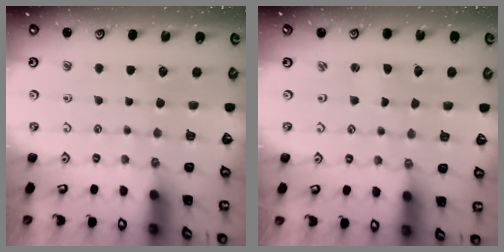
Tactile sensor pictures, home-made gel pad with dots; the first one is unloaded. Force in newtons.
{"total": 0.0}